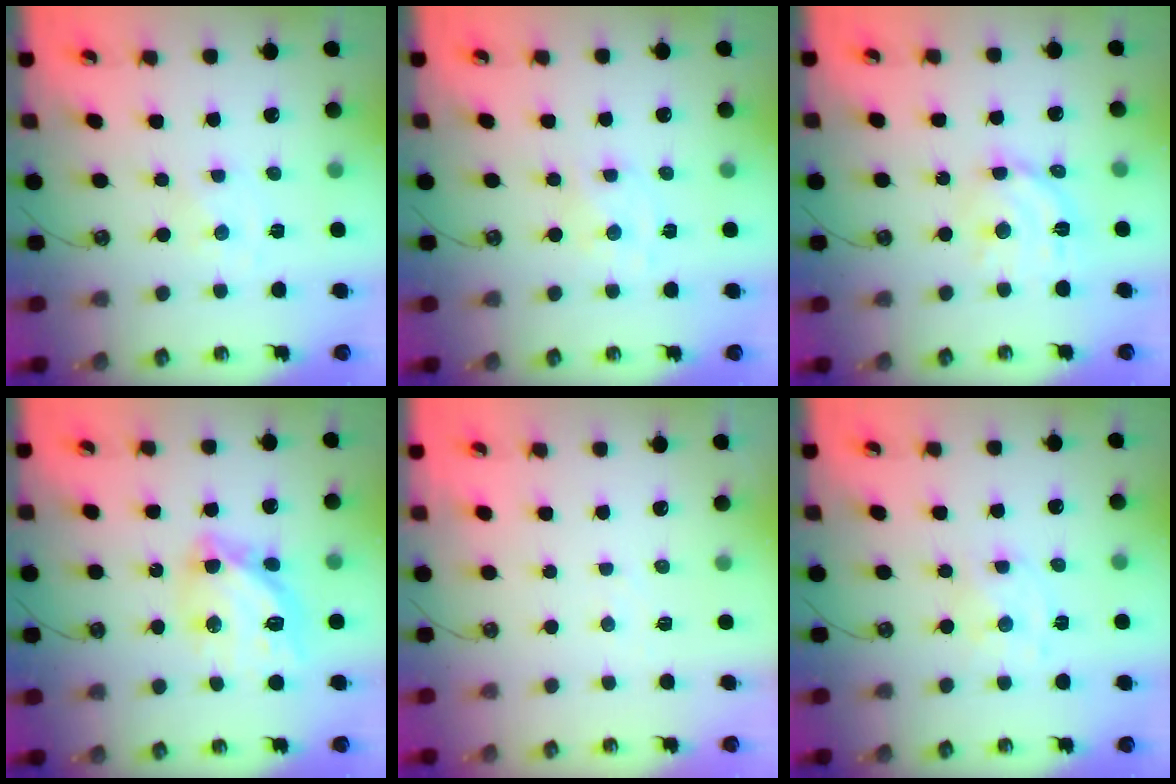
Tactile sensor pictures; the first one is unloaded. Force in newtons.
{"total": 0.9, "press": 0.8, "slide": 0.1}
{"total": 11.7, "press": 11.7, "slide": 0.9}
{"total": 13.2, "press": 13.1, "slide": 1.1}
{"total": 4.1, "press": 4.0, "slide": 0.5}
{"total": 2.8, "press": 2.7, "slide": 0.7}